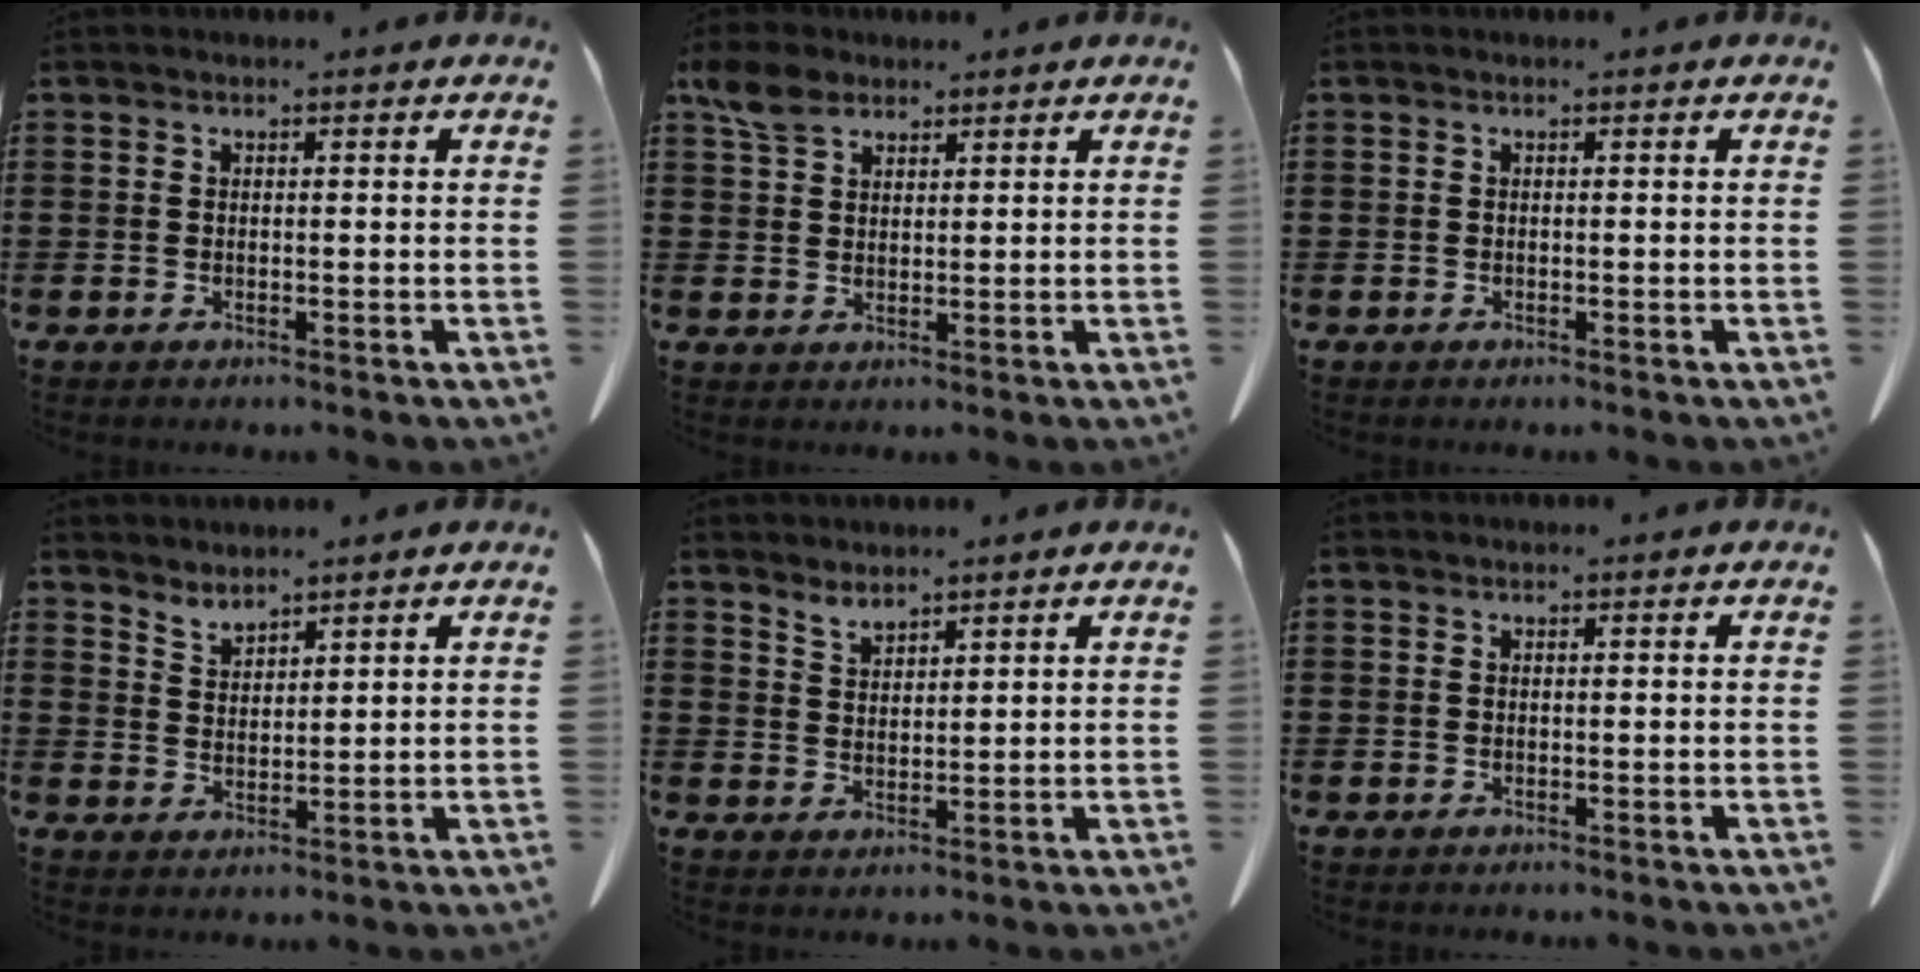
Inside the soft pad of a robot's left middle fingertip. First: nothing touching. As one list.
[{"total": 4.8, "force": [3.3, 2.9, 2.0], "torque": [-0.044, 0.003, 0.062]}, {"total": 0.0}, {"total": 2.9, "force": [2.9, 0.2, -0.2], "torque": [-0.006, -0.013, 0.056]}, {"total": 2.5, "force": [2.5, 0.3, 0.2], "torque": [-0.009, -0.007, 0.049]}, {"total": 0.0}]